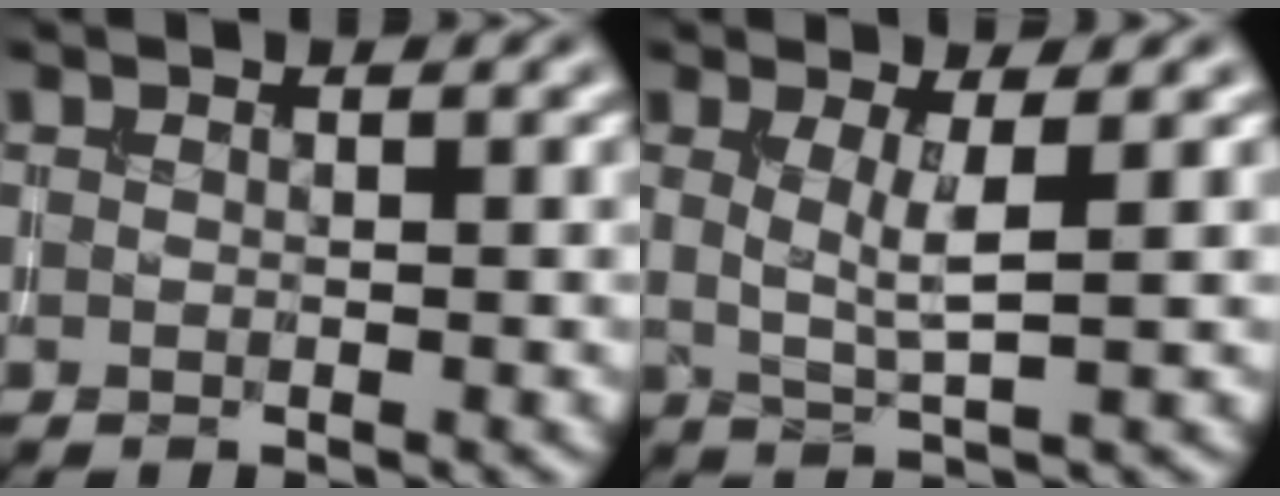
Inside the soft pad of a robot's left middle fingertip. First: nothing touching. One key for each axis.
{"total": 2.9, "fx": 0.7, "fy": 0.6, "fz": 2.7, "tx": -0.052, "ty": -0.007, "tz": 0.013}